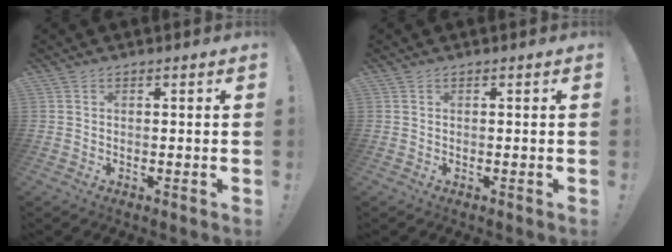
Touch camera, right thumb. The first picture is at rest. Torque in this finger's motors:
{"motor_torque": [0.00, 0.00, 0.00, 0.00, 0.00]}